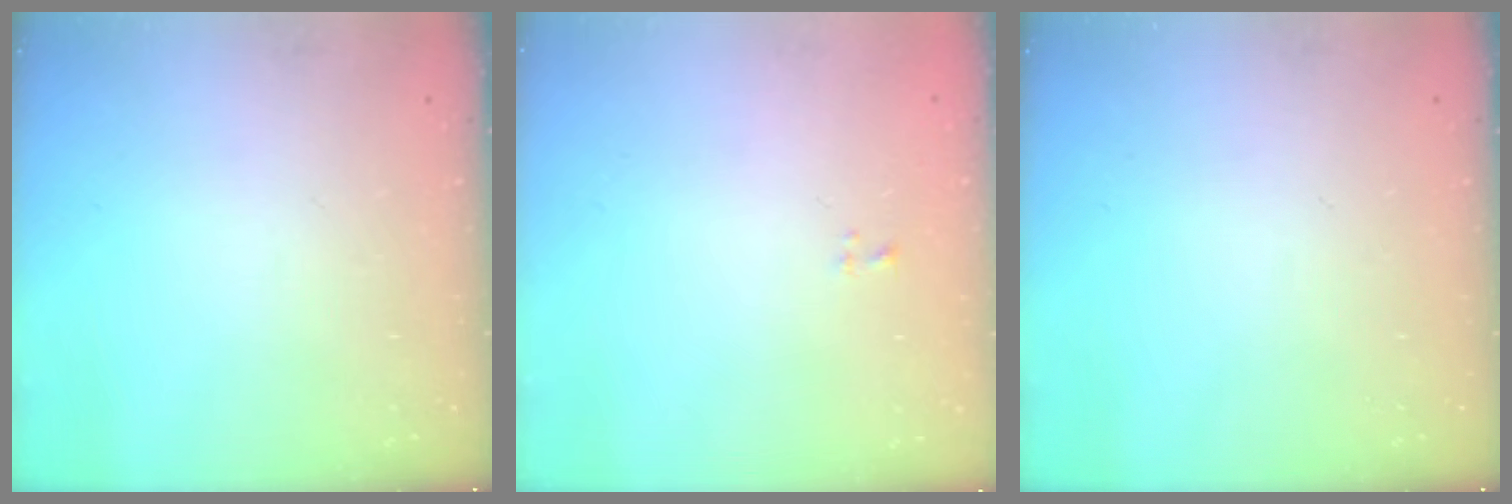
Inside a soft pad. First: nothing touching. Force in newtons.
{"total": 0.0}
{"total": 0.0}